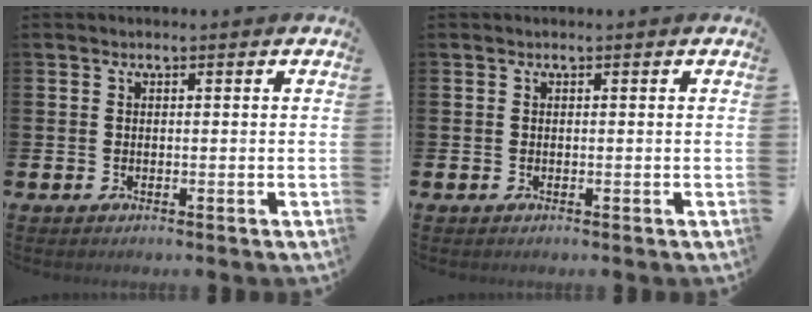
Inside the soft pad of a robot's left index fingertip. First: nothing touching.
{"total": 0.0}